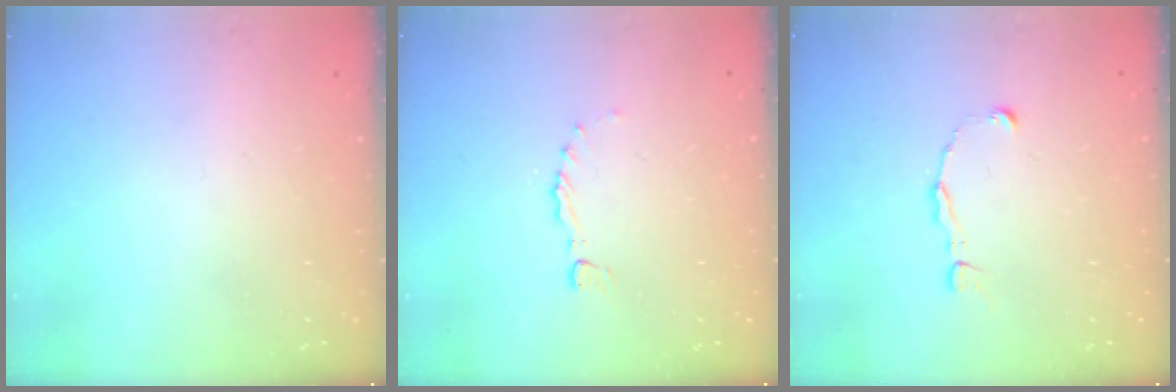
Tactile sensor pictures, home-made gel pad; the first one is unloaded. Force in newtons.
{"total": 0.0}
{"total": 1.2, "press": 1.2, "slide": 0.1}